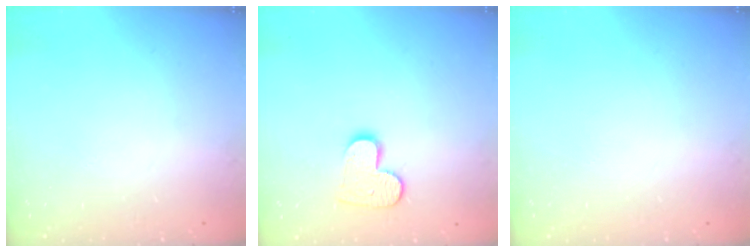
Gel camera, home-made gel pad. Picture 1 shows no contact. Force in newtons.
{"total": 9.7, "press": 9.7, "slide": 0.5}
{"total": 0.0}